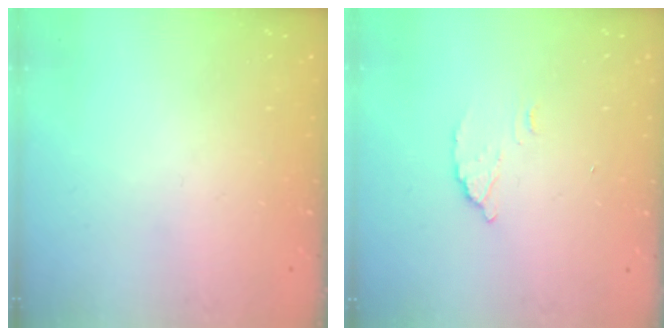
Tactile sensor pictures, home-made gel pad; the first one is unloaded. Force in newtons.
{"total": 2.7, "press": 2.7, "slide": 0.1}